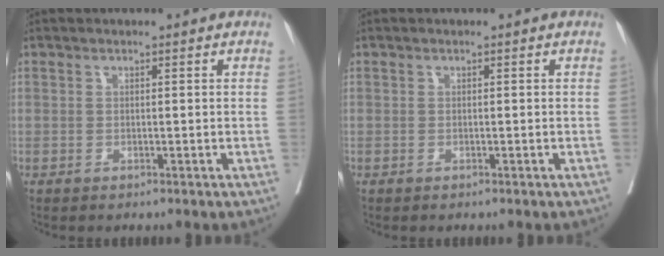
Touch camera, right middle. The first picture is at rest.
{"total": 0.0}